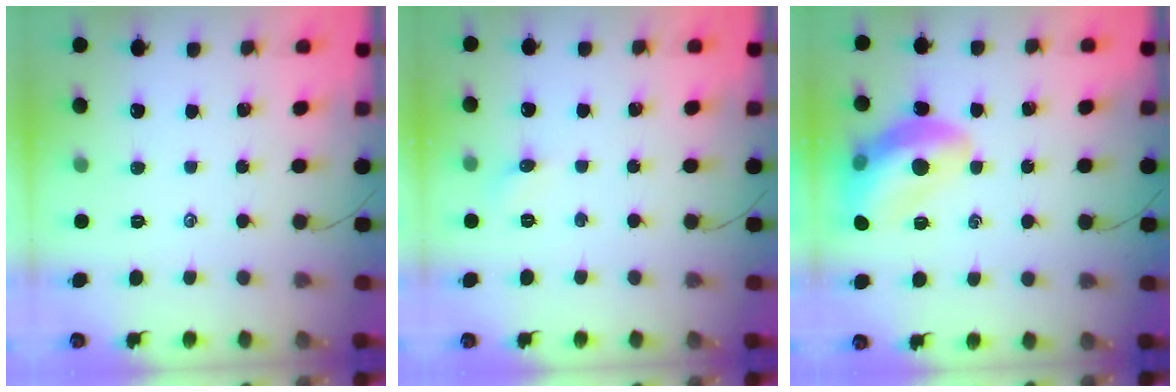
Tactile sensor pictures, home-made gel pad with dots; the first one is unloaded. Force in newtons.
{"total": 3.8, "press": 3.6, "slide": 1.3}
{"total": 14.7, "press": 14.7, "slide": 1.3}